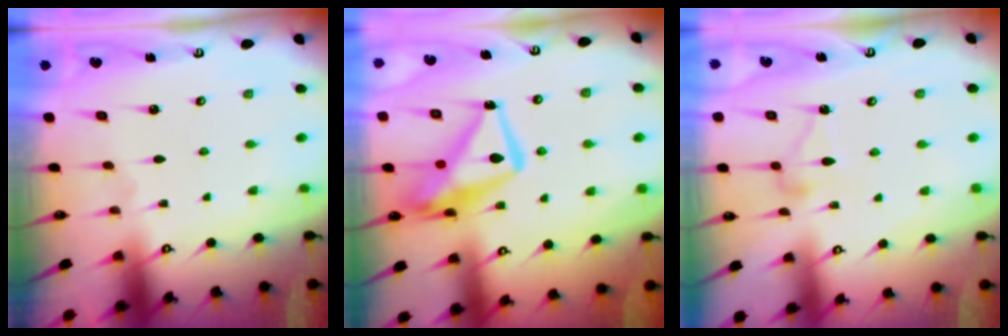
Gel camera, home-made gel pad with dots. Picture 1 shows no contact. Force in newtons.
{"total": 14.9, "press": 14.8, "slide": 1.7}
{"total": 11.2, "press": 11.2, "slide": 0.5}